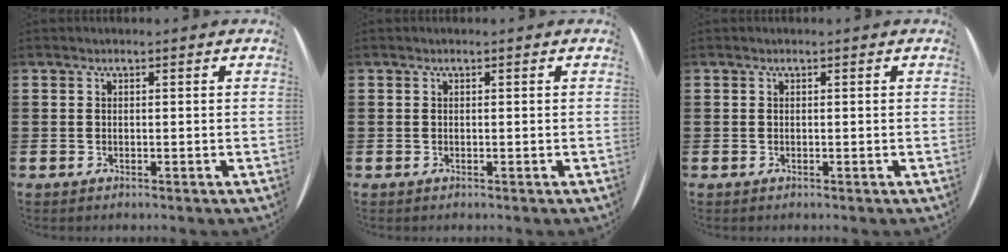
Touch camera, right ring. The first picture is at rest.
{"total": 0.0}
{"total": 0.0}